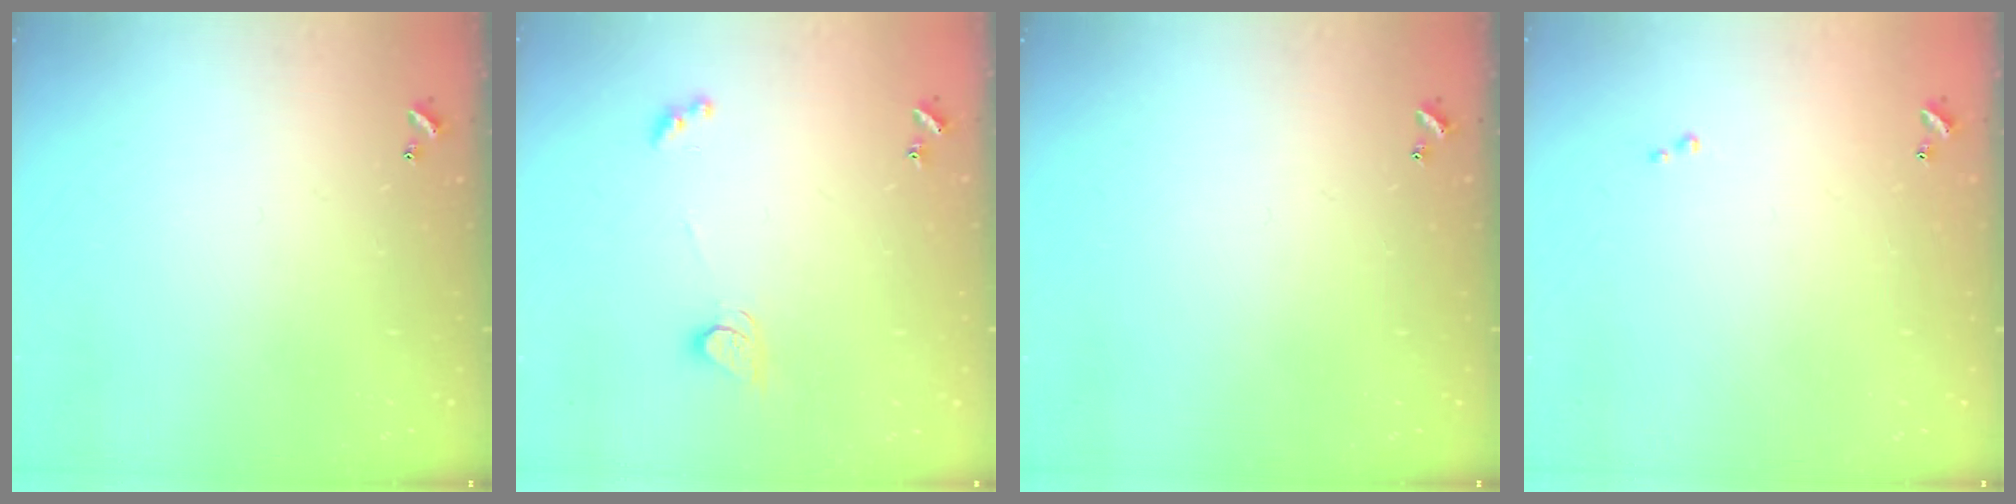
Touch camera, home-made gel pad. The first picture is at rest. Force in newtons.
{"total": 2.5, "press": 2.4, "slide": 0.3}
{"total": 0.0}
{"total": 0.0}